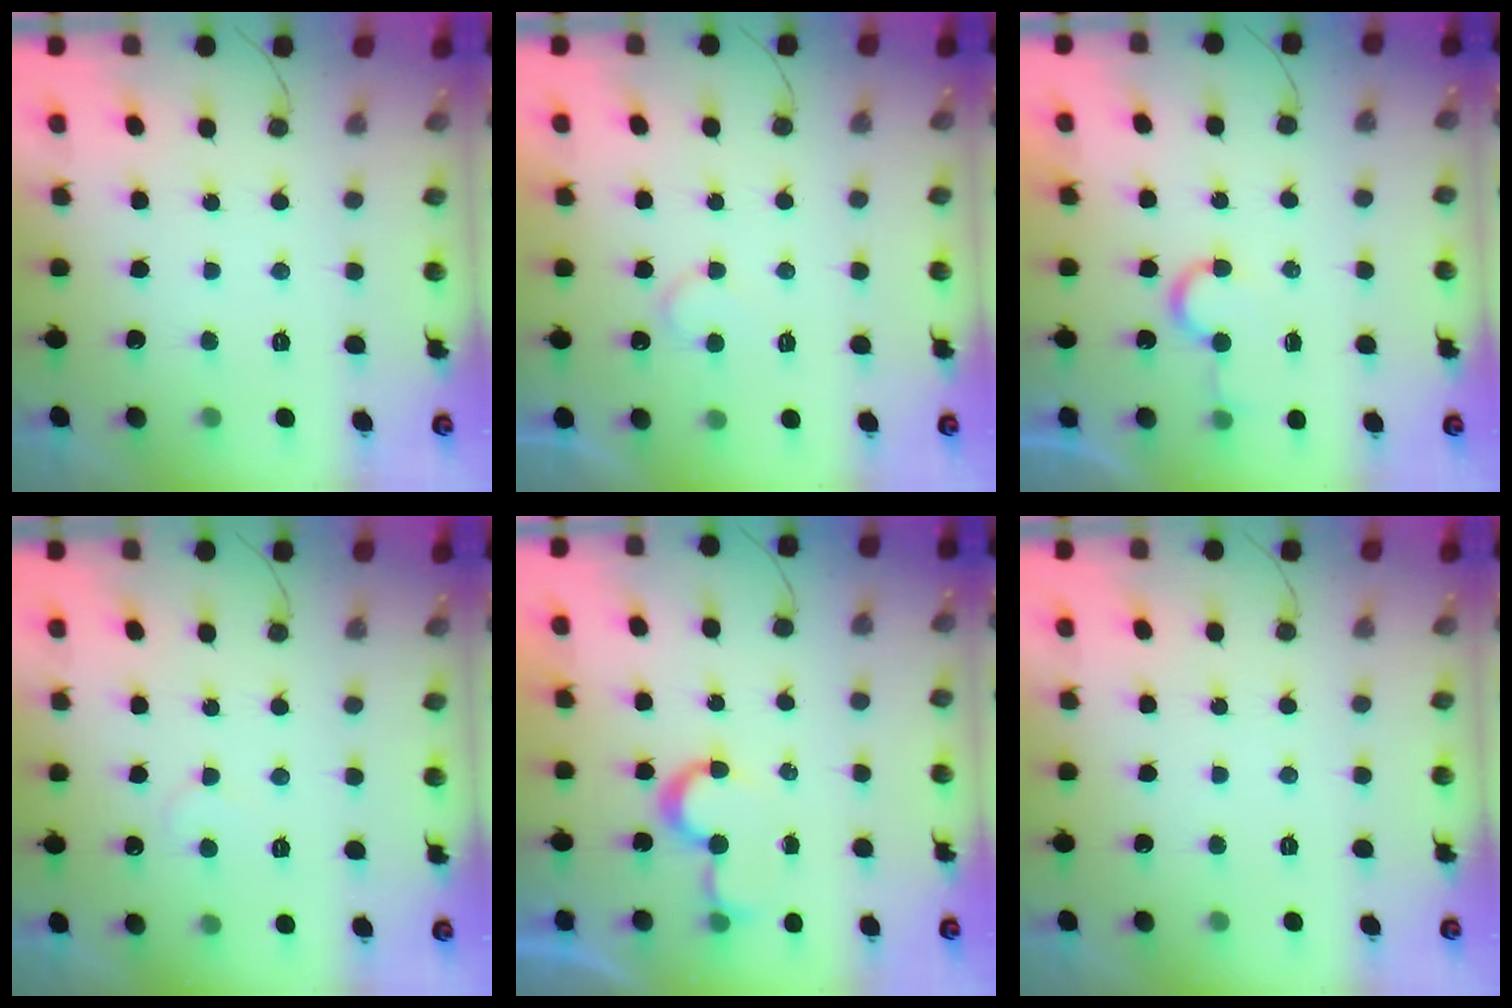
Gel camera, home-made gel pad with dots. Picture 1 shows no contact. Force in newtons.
{"total": 4.3, "press": 4.3, "slide": 0.4}
{"total": 5.5, "press": 5.3, "slide": 1.5}
{"total": 3.7, "press": 3.7, "slide": 0.3}
{"total": 6.2, "press": 6.1, "slide": 0.7}
{"total": 0.0}